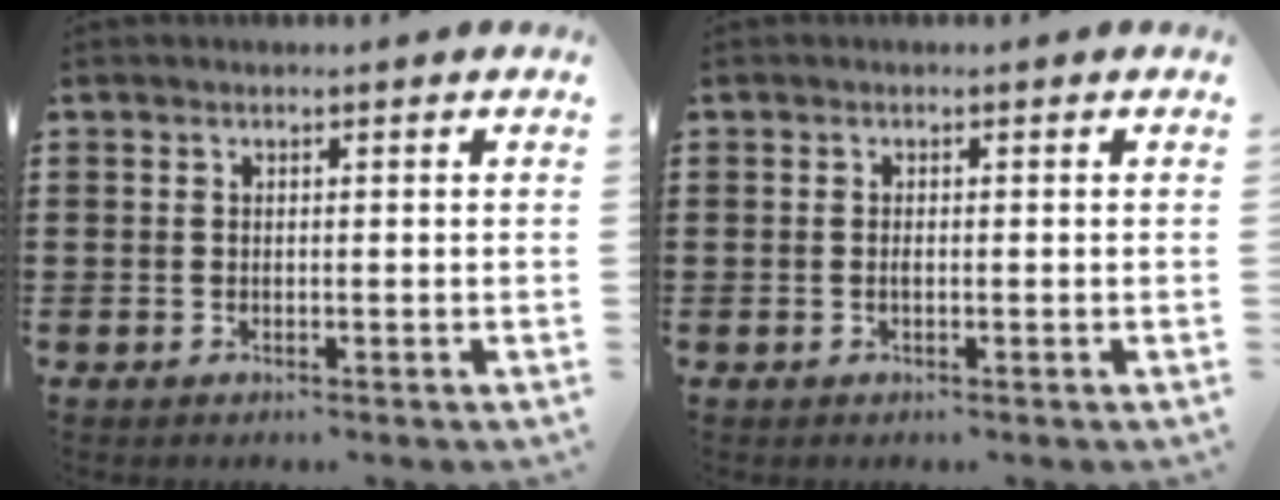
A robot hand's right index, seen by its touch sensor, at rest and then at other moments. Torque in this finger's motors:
{"motor_torque": [1.37, 0.77, -0.01, -0.02]}